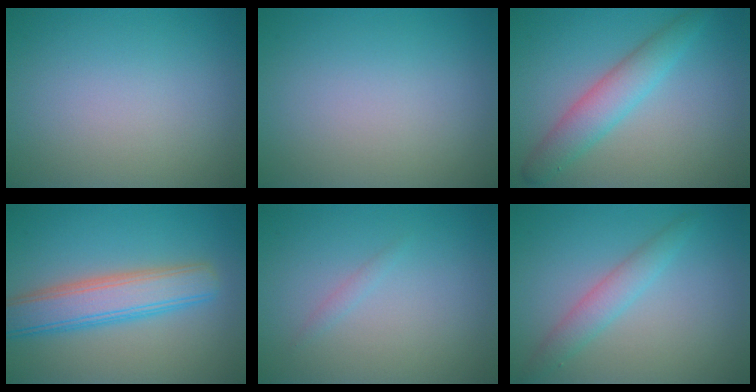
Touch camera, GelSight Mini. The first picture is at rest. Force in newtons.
{"total": 0.0}
{"total": 3.8, "press": 3.8, "slide": 0.1}
{"total": 5.6, "press": 5.6, "slide": 0.2}
{"total": 0.6, "press": 0.6, "slide": 0.0}
{"total": 2.4, "press": 2.4, "slide": 0.1}